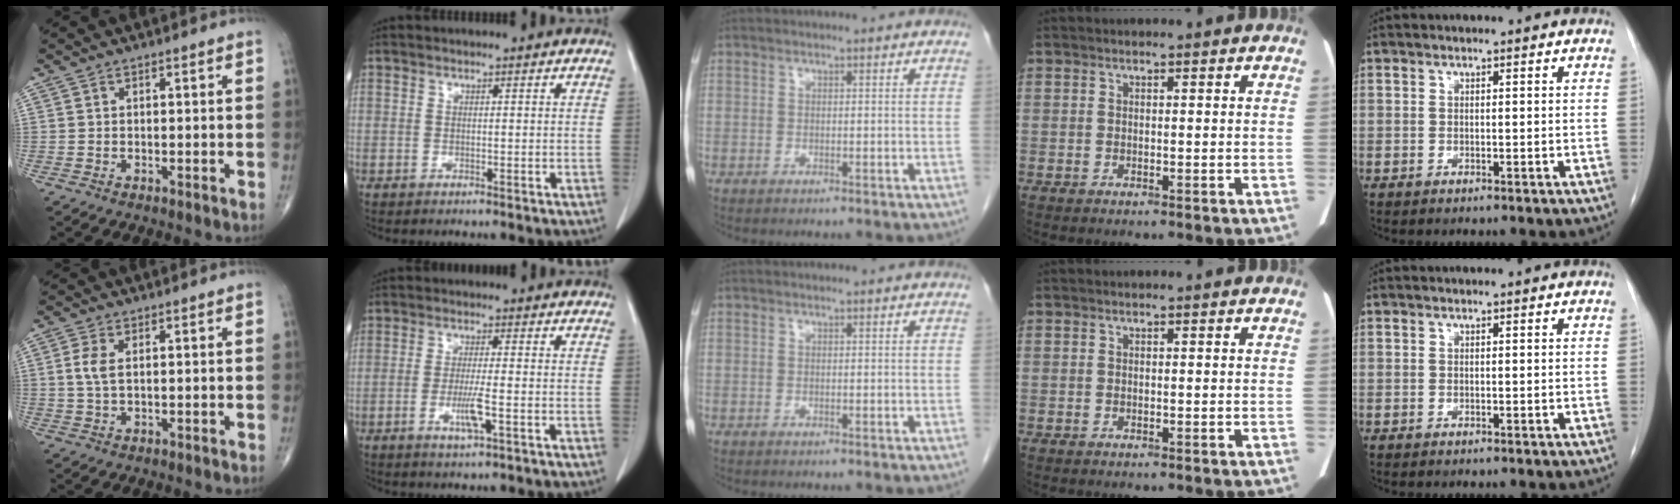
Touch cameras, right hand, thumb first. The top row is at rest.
{"thumb": {"total": 3.5, "force": [0.7, 1.7, 3.0], "torque": [-0.077, 0.004, 0.014]}, "index": {"total": 4.6, "force": [-1.5, 0.2, 4.4], "torque": [-0.088, -0.010, -0.027]}}